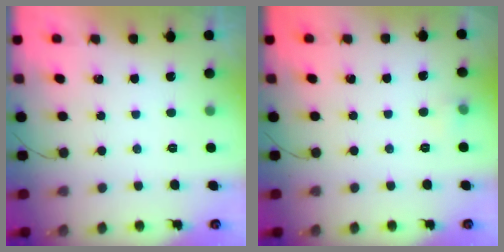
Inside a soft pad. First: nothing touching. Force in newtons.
{"total": 7.7, "press": 3.2, "slide": 7.0}